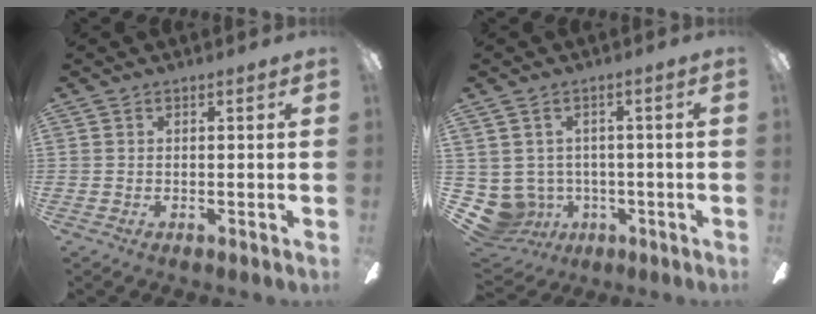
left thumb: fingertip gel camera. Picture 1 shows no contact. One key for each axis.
{"total": 7.4, "fx": -0.7, "fy": 6.9, "fz": 2.5, "tx": -0.099, "ty": -0.002, "tz": -0.006}